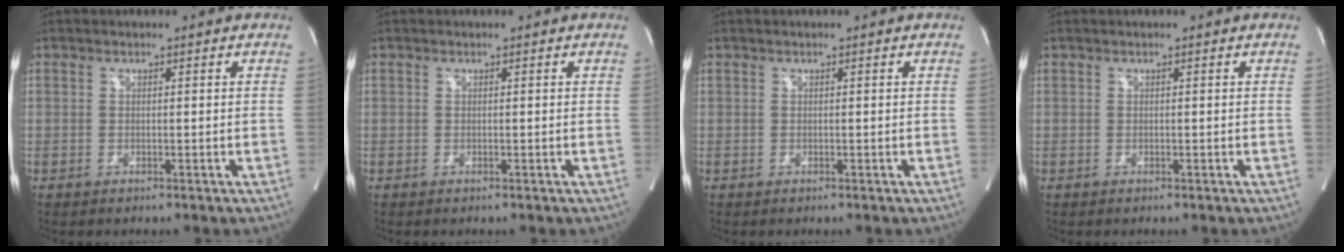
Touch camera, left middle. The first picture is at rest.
{"total": 0.0}
{"total": 0.0}
{"total": 0.0}